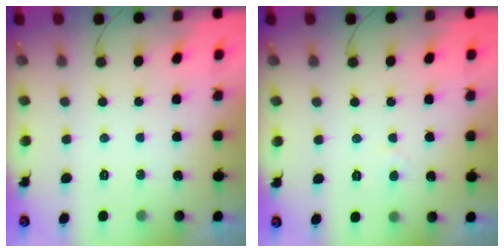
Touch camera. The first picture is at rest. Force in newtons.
{"total": 2.4, "press": 2.3, "slide": 0.3}